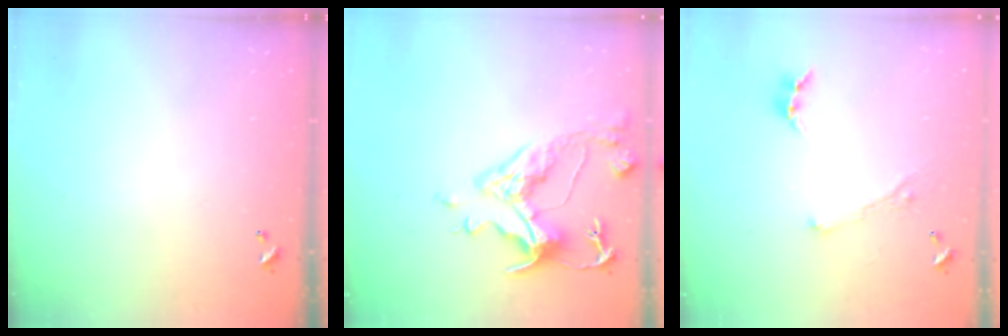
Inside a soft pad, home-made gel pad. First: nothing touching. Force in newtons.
{"total": 7.1, "press": 6.9, "slide": 1.4}
{"total": 2.8, "press": 2.8, "slide": 0.1}